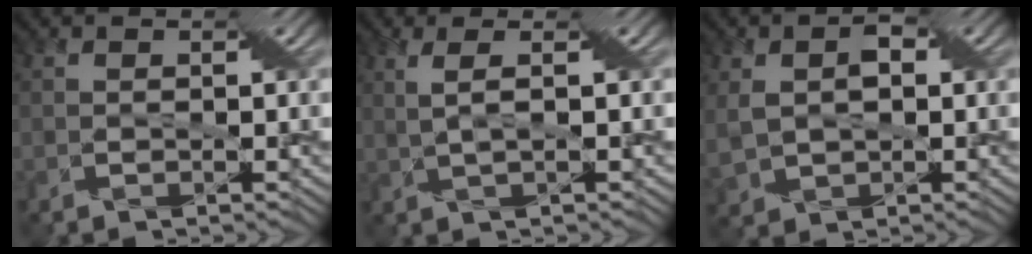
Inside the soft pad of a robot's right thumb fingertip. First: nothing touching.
{"total": 2.5, "force": [1.0, -0.8, 2.2], "torque": [-0.055, 0.009, 0.022]}
{"total": 5.2, "force": [1.0, 3.4, 3.8], "torque": [-0.096, -0.003, 0.022]}